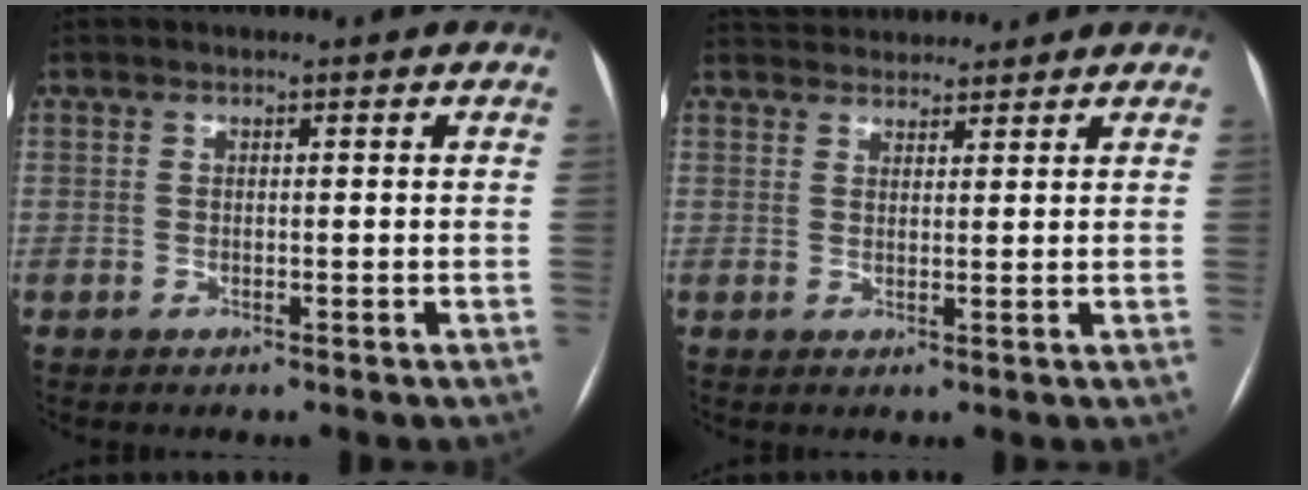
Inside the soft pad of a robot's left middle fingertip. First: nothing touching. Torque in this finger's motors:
{"motor_torque": [0.03, -0.13, -0.03, 0.00]}